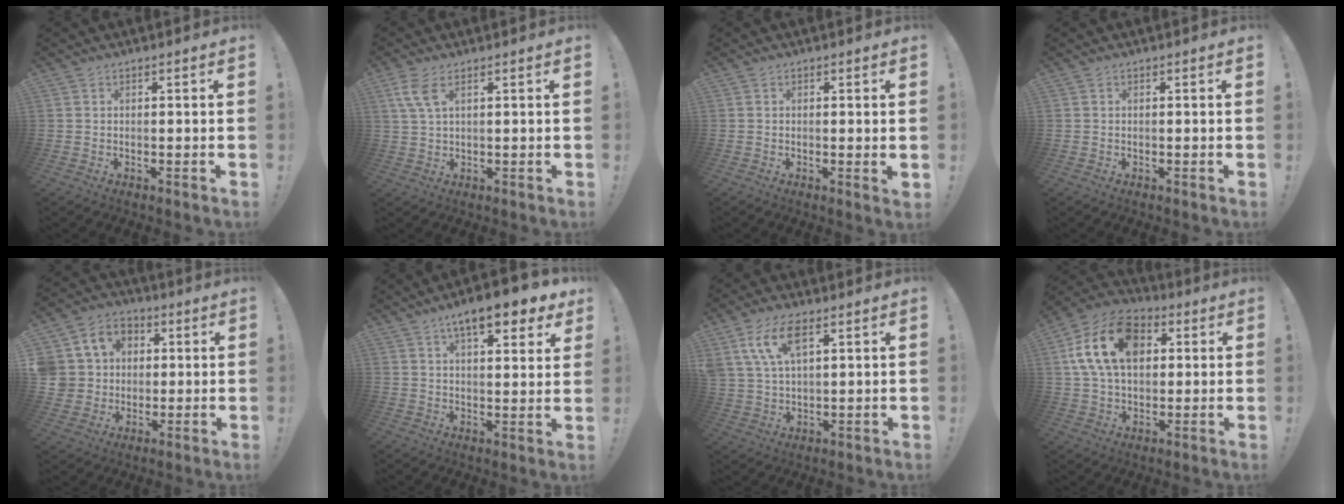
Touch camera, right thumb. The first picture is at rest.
{"total": 6.0, "force": [2.9, 2.3, 4.8], "torque": [-0.101, -0.003, 0.054]}
{"total": 1.8, "force": [0.4, -0.1, 1.7], "torque": [-0.017, -0.008, 0.005]}
{"total": 0.0}
{"total": 10.5, "force": [1.3, 9.9, 3.1], "torque": [-0.061, 0.002, 0.035]}
{"total": 11.3, "force": [7.0, 3.2, 8.3], "torque": [-0.113, -0.040, 0.113]}
{"total": 10.3, "force": [5.0, 4.8, 7.6], "torque": [-0.155, -0.002, 0.096]}
{"total": 18.5, "force": [5.1, 12.6, 12.5], "torque": [-0.221, -0.001, 0.093]}